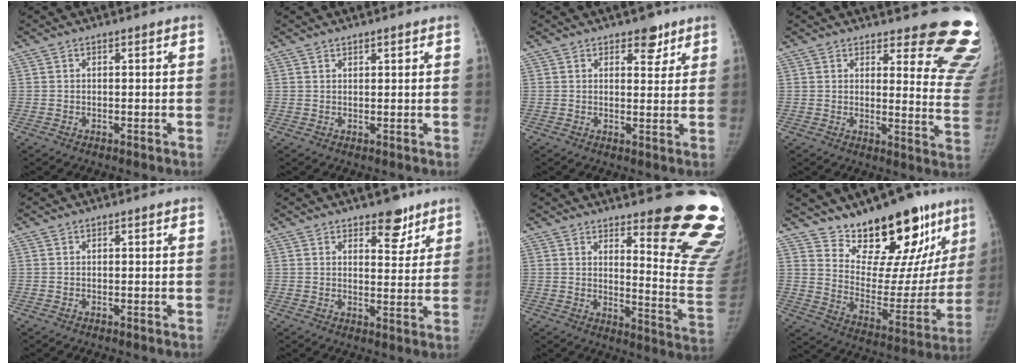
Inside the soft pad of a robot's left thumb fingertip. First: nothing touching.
{"total": 1.0, "force": [0.8, 0.4, 0.4], "torque": [0.000, -0.004, 0.012]}
{"total": 4.3, "force": [2.9, 2.4, 2.0], "torque": [0.000, -0.016, 0.039]}
{"total": 15.6, "force": [12.9, 4.3, 7.5], "torque": [-0.036, -0.127, 0.127]}
{"total": 0.0}
{"total": 6.5, "force": [4.6, 3.2, 3.3], "torque": [-0.011, -0.029, 0.065]}
{"total": 20.2, "force": [14.3, 4.0, 13.7], "torque": [-0.141, -0.134, 0.180]}
{"total": 23.5, "force": [17.0, 10.2, 12.6], "torque": [-0.133, -0.105, 0.258]}